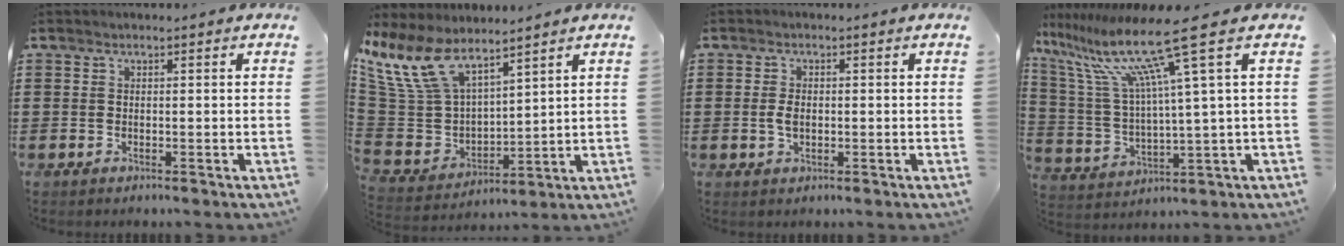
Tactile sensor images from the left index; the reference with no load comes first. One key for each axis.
{"total": 11.5, "fx": 8.5, "fy": 4.5, "fz": 6.2, "tx": -0.174, "ty": -0.050, "tz": 0.155}
{"total": 2.3, "fx": -0.1, "fy": 1.3, "fz": 1.8, "tx": -0.045, "ty": 0.002, "tz": -0.006}
{"total": 14.8, "fx": 8.3, "fy": 0.1, "fz": 12.2, "tx": -0.282, "ty": -0.038, "tz": 0.120}